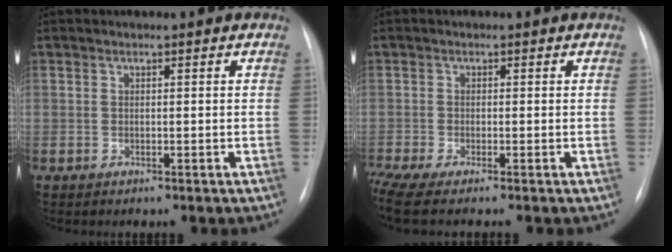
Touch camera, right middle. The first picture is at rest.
{"total": 5.6, "force": [-4.4, 0.0, 3.4], "torque": [-0.071, -0.006, -0.081]}